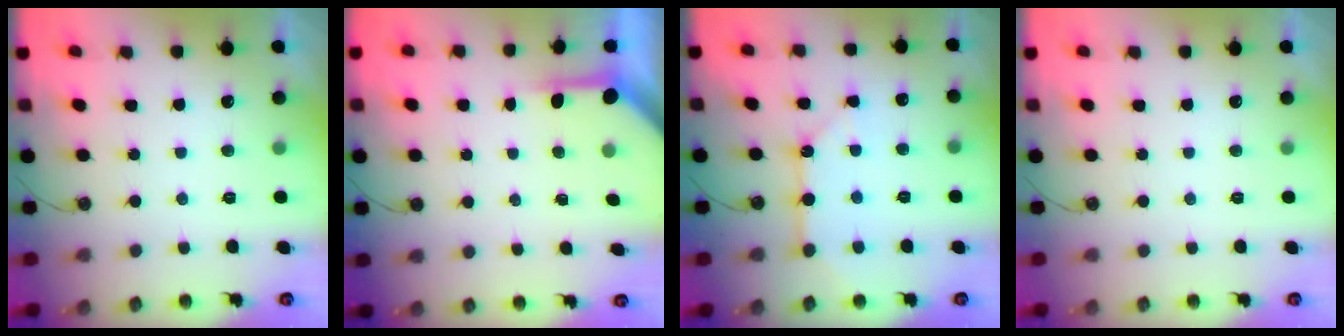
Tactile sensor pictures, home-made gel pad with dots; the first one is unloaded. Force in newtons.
{"total": 4.0, "press": 4.0, "slide": 0.3}
{"total": 9.3, "press": 9.3, "slide": 1.0}
{"total": 0.0}